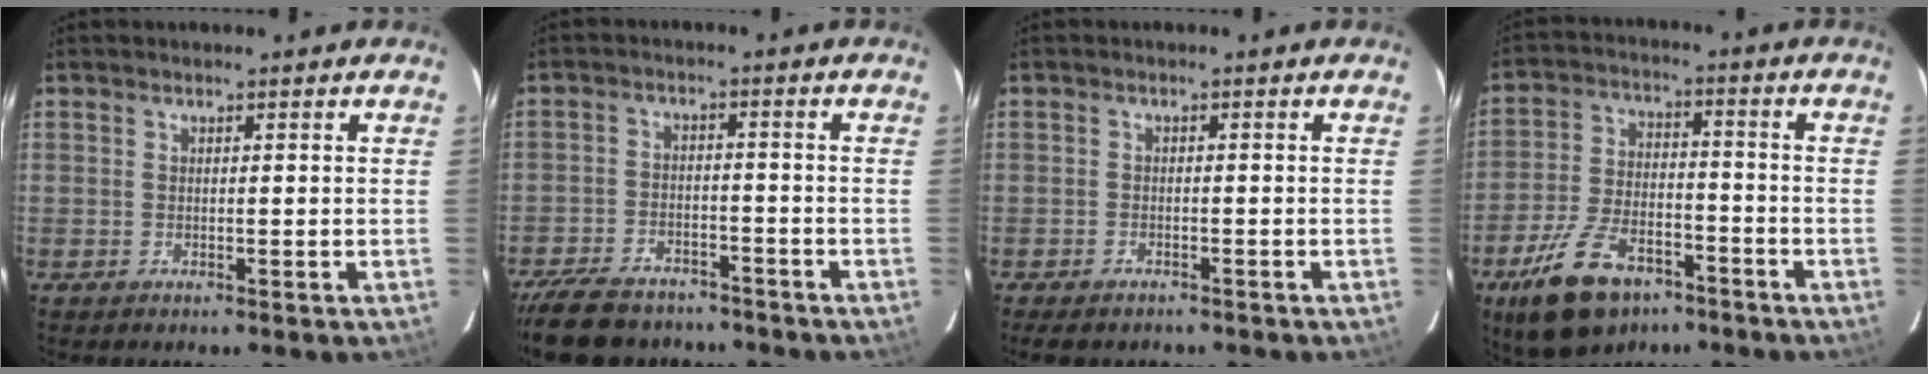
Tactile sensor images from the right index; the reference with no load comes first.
{"total": 14.9, "force": [-12.1, 6.4, 5.8], "torque": [-0.146, 0.002, -0.185]}
{"total": 4.2, "force": [-3.4, 1.8, 1.6], "torque": [-0.041, -0.007, -0.051]}
{"total": 15.5, "force": [-9.8, 7.8, 9.1], "torque": [-0.193, -0.005, -0.165]}